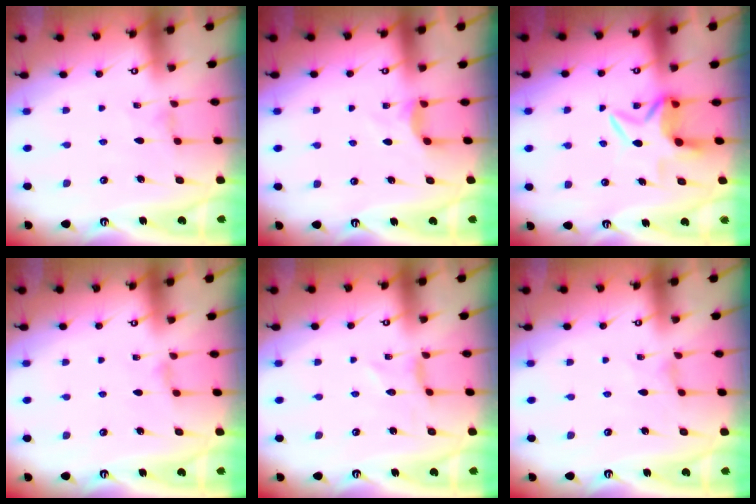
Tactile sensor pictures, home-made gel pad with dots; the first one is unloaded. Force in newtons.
{"total": 4.2, "press": 4.1, "slide": 0.6}
{"total": 6.4, "press": 6.2, "slide": 1.2}
{"total": 2.1, "press": 2.1, "slide": 0.5}
{"total": 0.0}
{"total": 0.0}